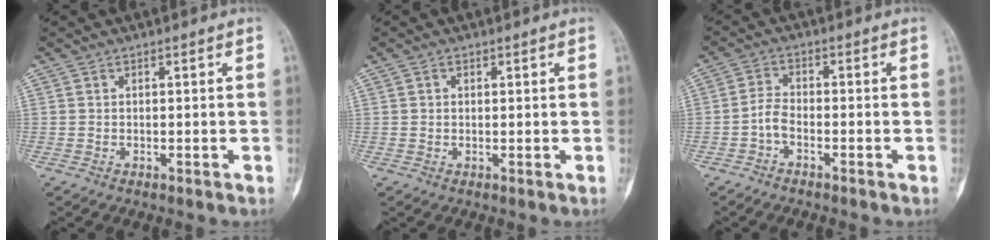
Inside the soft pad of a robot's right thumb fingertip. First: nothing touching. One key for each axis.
{"total": 0.8, "fx": 0.2, "fy": 0.8, "fz": 0.2, "tx": 0.006, "ty": 0.003, "tz": 0.000}
{"total": 3.3, "fx": -1.8, "fy": 1.8, "fz": 2.1, "tx": -0.040, "ty": 0.020, "tz": -0.043}